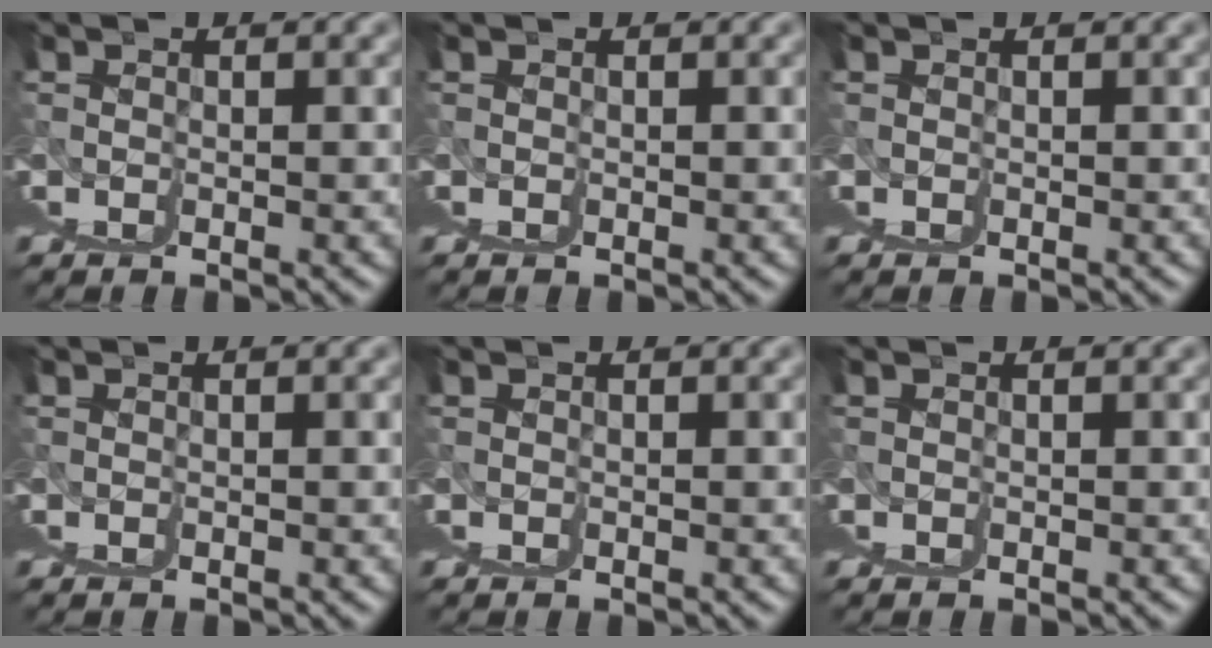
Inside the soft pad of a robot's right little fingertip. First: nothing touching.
{"total": 0.0}
{"total": 0.0}
{"total": 0.0}
{"total": 0.0}
{"total": 0.0}